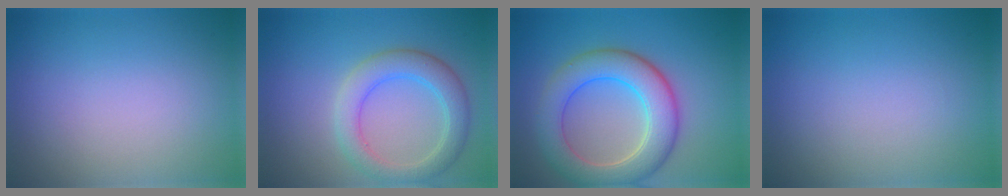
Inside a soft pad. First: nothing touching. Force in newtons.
{"total": 4.3, "press": 4.3, "slide": 0.3}
{"total": 7.2, "press": 7.1, "slide": 0.6}
{"total": 0.0}